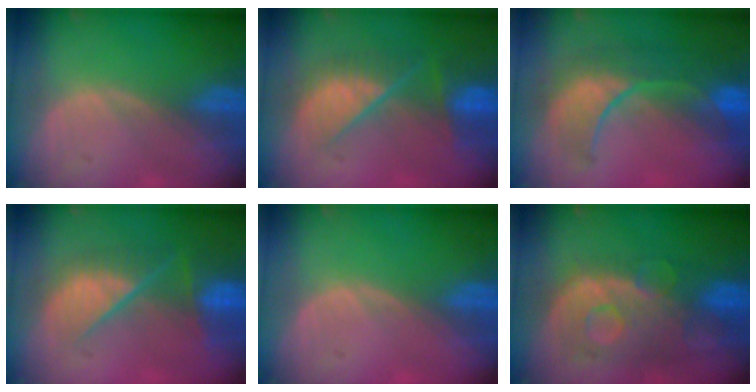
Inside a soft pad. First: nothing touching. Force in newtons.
{"total": 7.8, "press": 7.6, "slide": 2.0}
{"total": 9.9, "press": 9.3, "slide": 3.5}
{"total": 9.7, "press": 8.3, "slide": 5.1}
{"total": 0.0}
{"total": 11.2, "press": 9.7, "slide": 5.6}